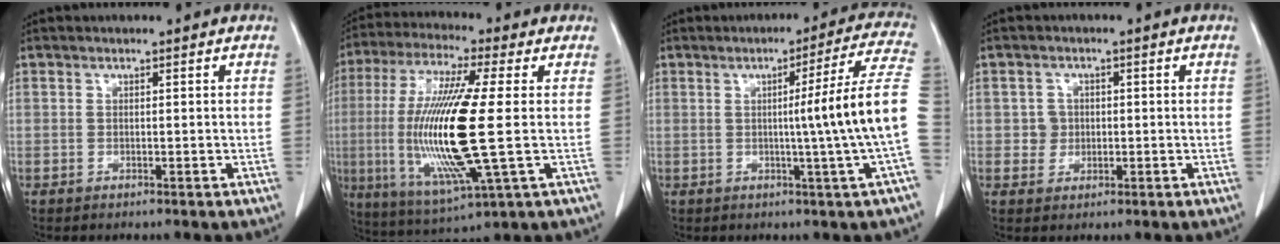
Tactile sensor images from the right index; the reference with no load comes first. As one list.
[{"total": 18.5, "force": [-1.0, 1.8, 18.4], "torque": [-0.385, -0.011, -0.019]}, {"total": 12.2, "force": [-1.1, -3.0, 11.8], "torque": [-0.146, -0.001, -0.015]}, {"total": 2.6, "force": [0.1, 2.6, 0.5], "torque": [0.001, 0.005, 0.003]}]